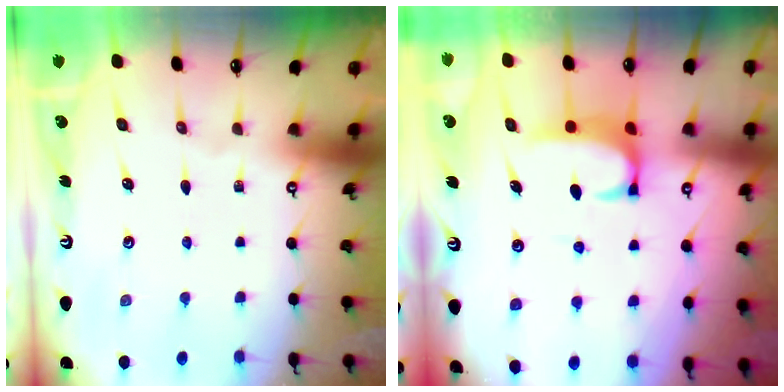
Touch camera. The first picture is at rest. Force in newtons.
{"total": 2.5, "press": 2.4, "slide": 0.7}